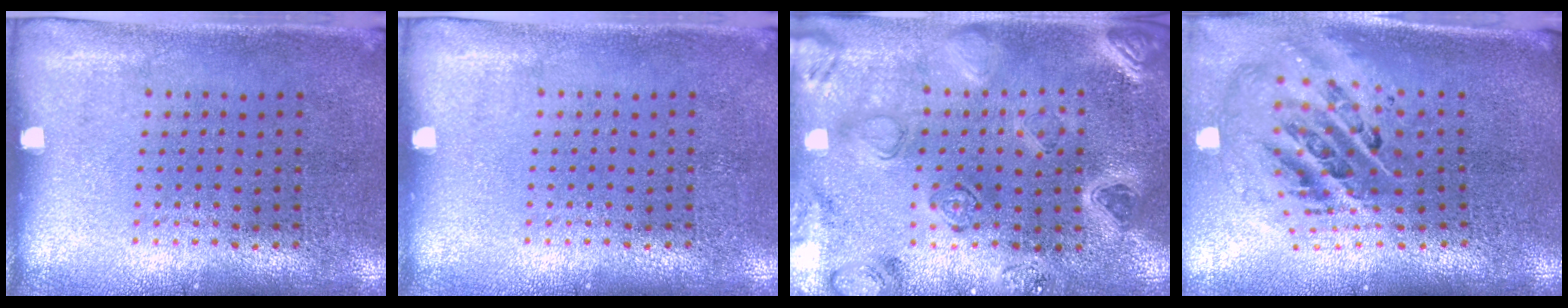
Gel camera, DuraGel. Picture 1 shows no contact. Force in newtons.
{"total": 0.0}
{"total": 2.2, "press": 2.2, "slide": 0.4}
{"total": 2.8, "press": 1.9, "slide": 2.1}